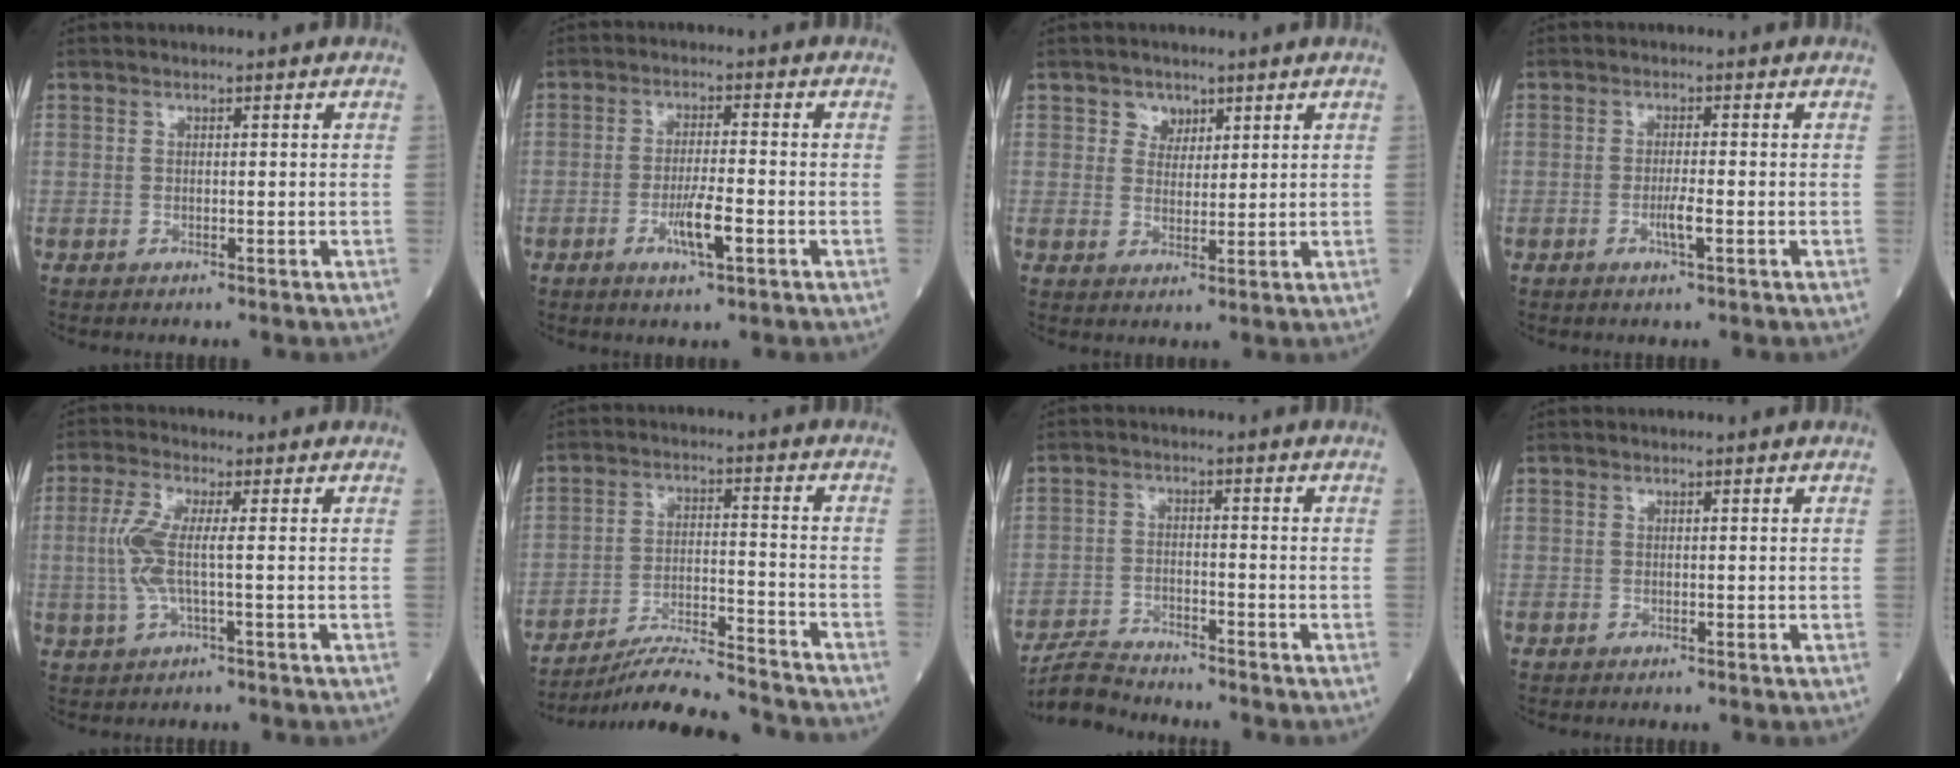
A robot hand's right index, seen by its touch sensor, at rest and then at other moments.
{"total": 5.5, "force": [-2.2, 0.7, 5.0], "torque": [-0.091, -0.005, -0.038]}
{"total": 2.9, "force": [1.8, 2.3, 0.6], "torque": [-0.005, 0.000, 0.028]}
{"total": 2.8, "force": [-1.0, 0.2, 2.6], "torque": [-0.049, -0.002, -0.018]}
{"total": 5.8, "force": [0.1, 1.0, 5.7], "torque": [-0.139, 0.003, -0.003]}
{"total": 14.8, "force": [-14.1, -0.3, 4.4], "torque": [-0.075, -0.006, -0.221]}
{"total": 5.0, "force": [-5.0, 0.2, -0.1], "torque": [-0.003, -0.013, -0.093]}
{"total": 0.0}